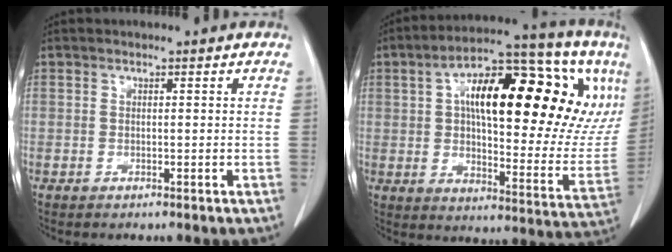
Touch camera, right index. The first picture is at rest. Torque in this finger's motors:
{"motor_torque": [1.72, 0.42, 1.05, 0.21]}